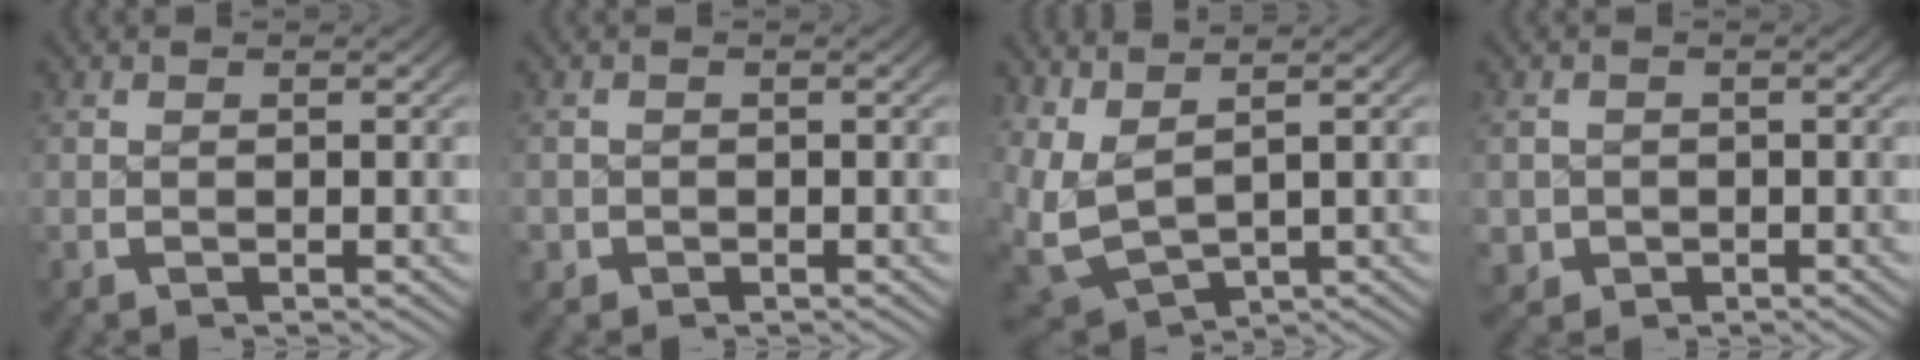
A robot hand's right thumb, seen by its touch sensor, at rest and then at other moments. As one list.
[{"total": 1.3, "force": [-0.6, 1.1, 0.1], "torque": [-0.004, -0.006, -0.010]}, {"total": 7.8, "force": [0.5, 5.7, 5.3], "torque": [-0.150, -0.045, 0.037]}, {"total": 3.4, "force": [-1.3, 3.0, 0.9], "torque": [-0.025, -0.023, -0.013]}]